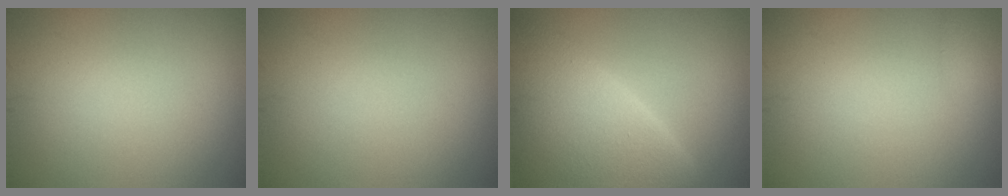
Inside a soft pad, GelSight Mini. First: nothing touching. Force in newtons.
{"total": 0.0}
{"total": 7.4, "press": 7.3, "slide": 0.5}
{"total": 0.7, "press": 0.7, "slide": 0.0}